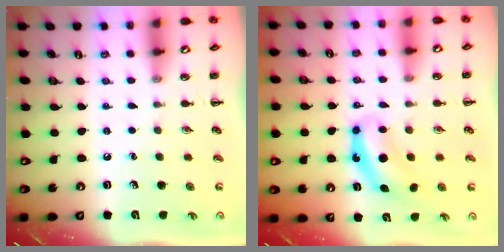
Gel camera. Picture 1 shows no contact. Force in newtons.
{"total": 6.8, "press": 6.8, "slide": 0.2}